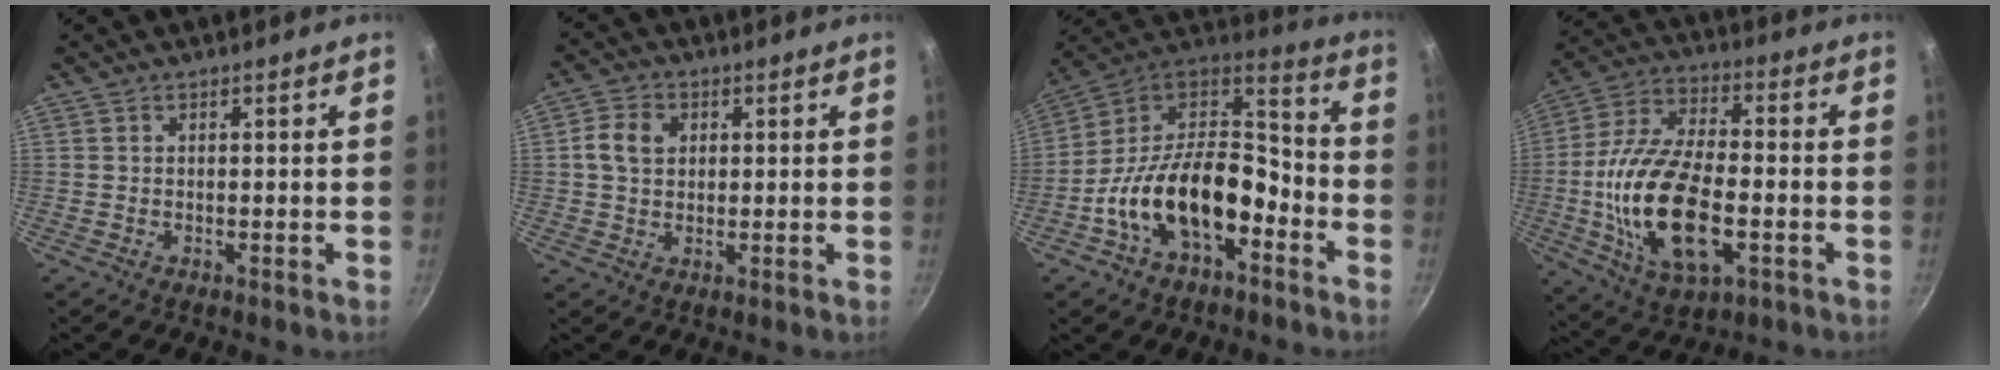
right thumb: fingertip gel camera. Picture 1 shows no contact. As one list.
[{"total": 5.6, "force": [1.1, 4.3, 3.4], "torque": [-0.050, 0.007, 0.013]}, {"total": 20.9, "force": [-7.7, 11.9, 15.3], "torque": [-0.237, 0.075, -0.147]}, {"total": 21.0, "force": [-4.1, 10.3, 17.8], "torque": [-0.338, 0.017, -0.078]}]